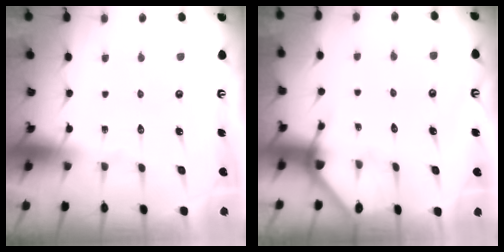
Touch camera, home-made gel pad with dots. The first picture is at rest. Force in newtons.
{"total": 2.7, "press": 2.7, "slide": 0.1}